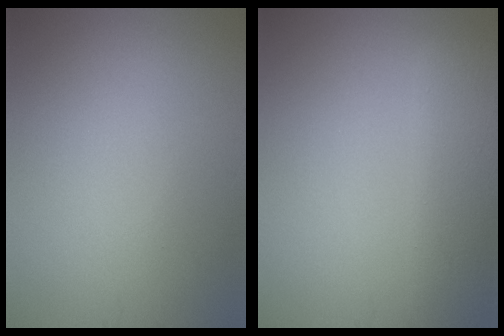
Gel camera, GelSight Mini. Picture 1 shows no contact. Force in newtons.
{"total": 5.5, "press": 5.5, "slide": 0.2}